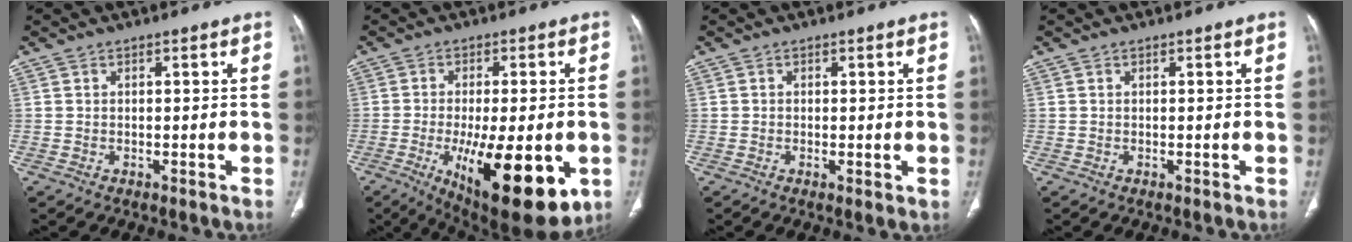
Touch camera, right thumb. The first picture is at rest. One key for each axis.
{"total": 20.6, "fx": -6.3, "fy": 7.5, "fz": 18.1, "tx": -0.247, "ty": -0.021, "tz": -0.073}
{"total": 1.3, "fx": -0.2, "fy": 0.4, "fz": 1.2, "tx": -0.023, "ty": -0.005, "tz": -0.004}
{"total": 0.0}